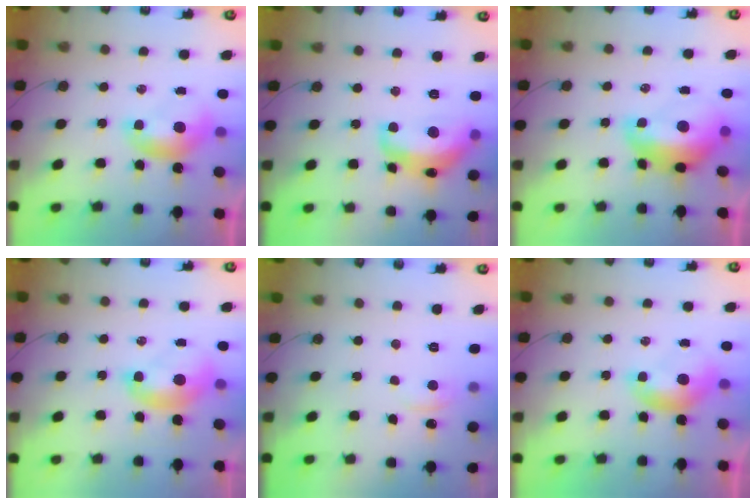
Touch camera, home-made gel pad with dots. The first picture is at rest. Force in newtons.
{"total": 8.1, "press": 8.1, "slide": 0.8}
{"total": 4.7, "press": 4.6, "slide": 1.3}
{"total": 2.2, "press": 2.2, "slide": 0.1}
{"total": 1.5, "press": 1.4, "slide": 0.5}
{"total": 0.0}